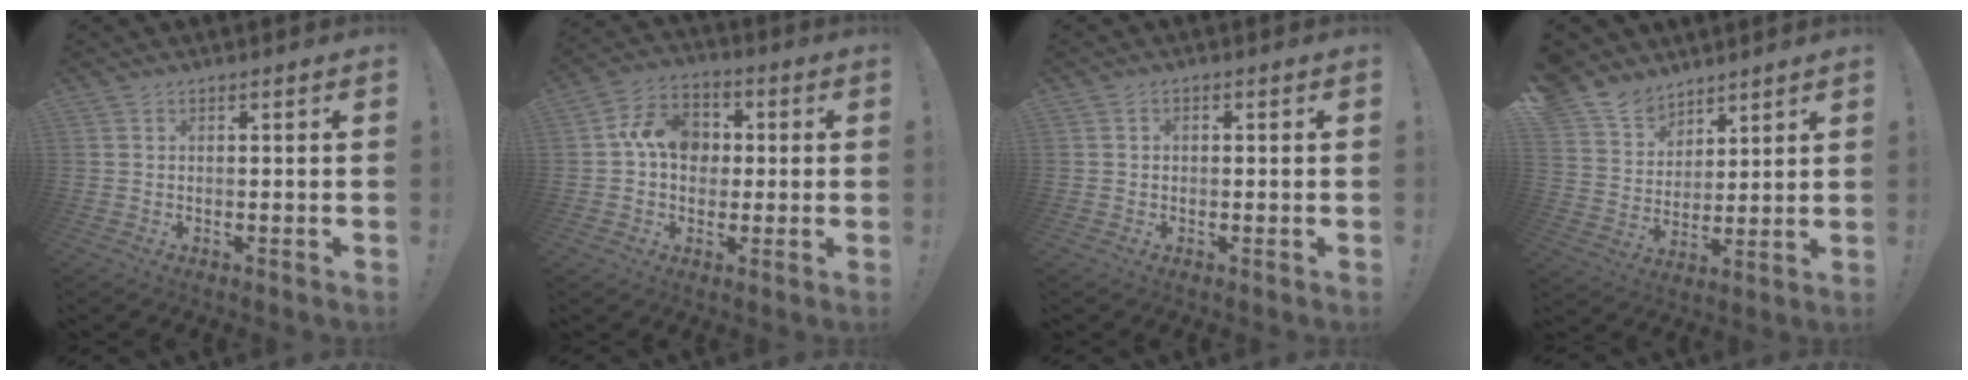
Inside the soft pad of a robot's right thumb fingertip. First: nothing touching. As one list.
[{"total": 12.7, "force": [1.8, 10.2, 7.3], "torque": [-0.112, 0.014, 0.037]}, {"total": 1.1, "force": [-0.5, 0.9, 0.4], "torque": [-0.006, 0.005, -0.010]}, {"total": 10.6, "force": [8.4, 6.3, 1.4], "torque": [-0.045, -0.065, 0.169]}]